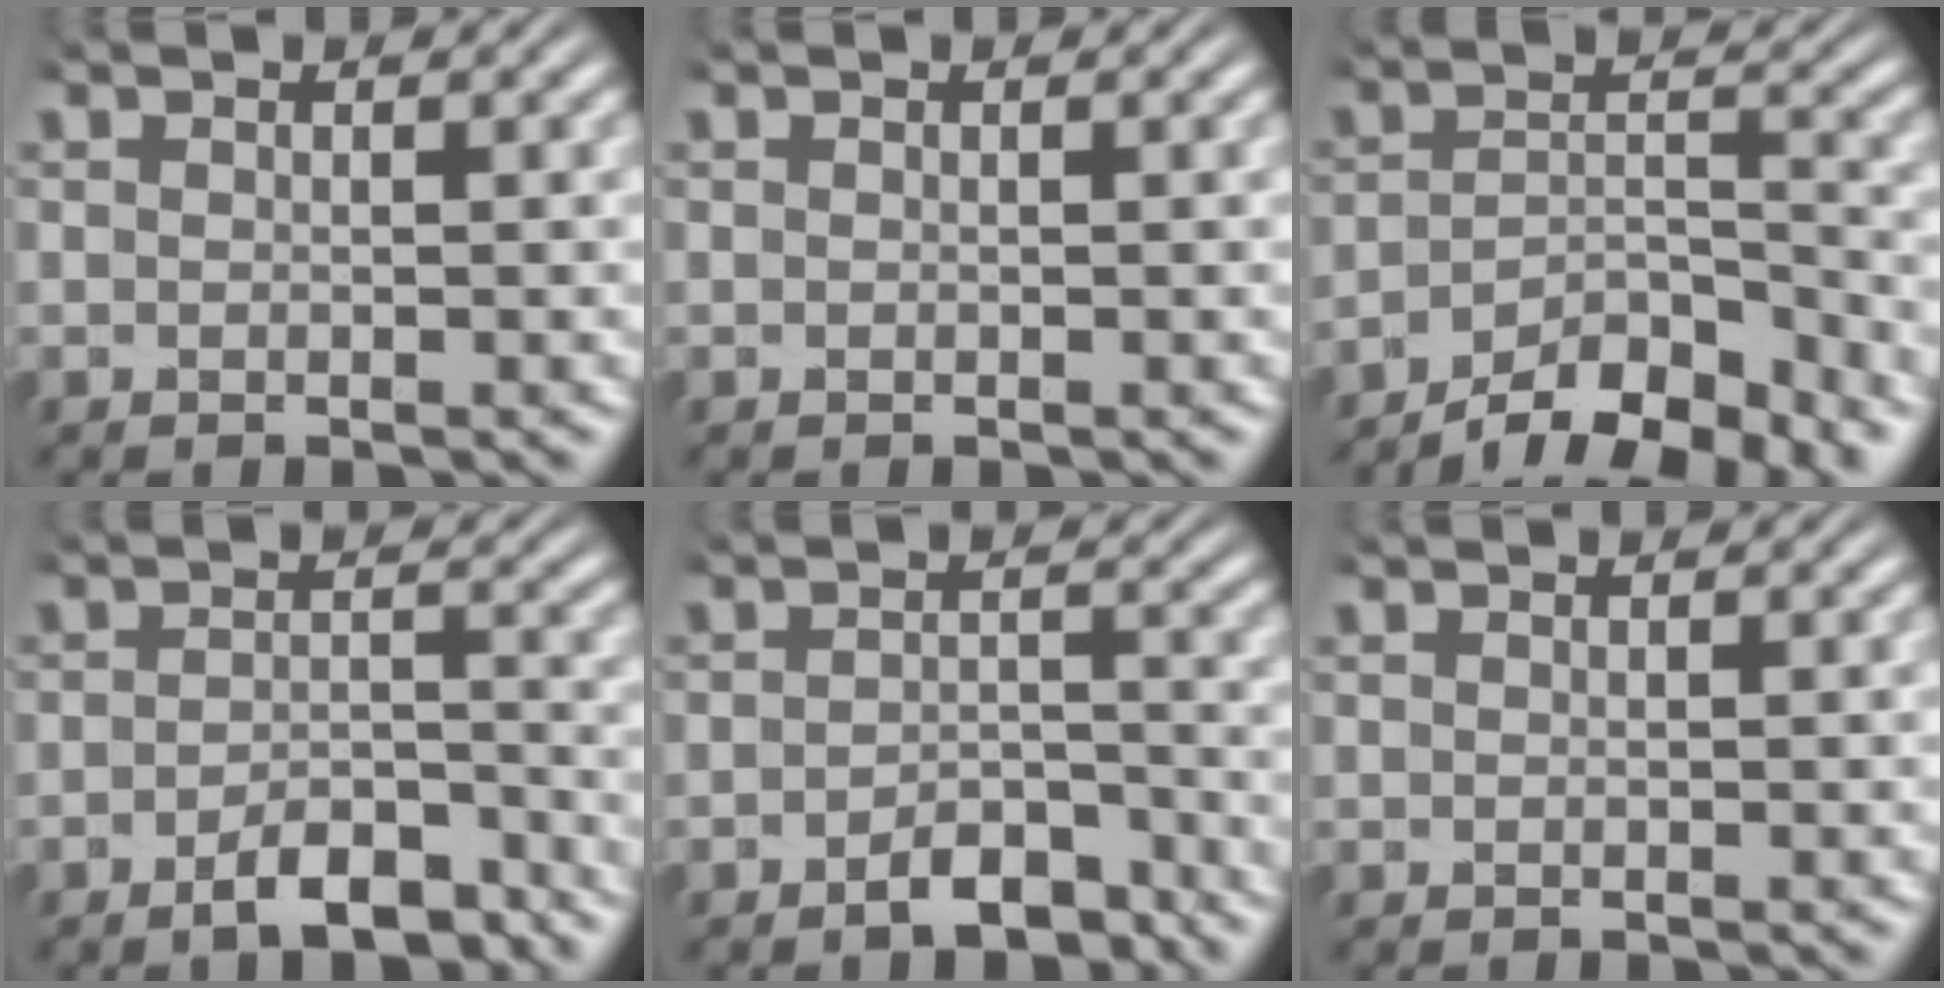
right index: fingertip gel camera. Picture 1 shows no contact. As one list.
[{"total": 0.0}, {"total": 7.3, "force": [-5.9, 2.8, 3.3], "torque": [-0.032, -0.011, -0.091]}, {"total": 5.3, "force": [-4.6, 1.6, 2.1], "torque": [-0.015, -0.003, -0.079]}, {"total": 4.0, "force": [-3.5, 1.2, 1.3], "torque": [0.003, 0.002, -0.064]}, {"total": 0.0}]